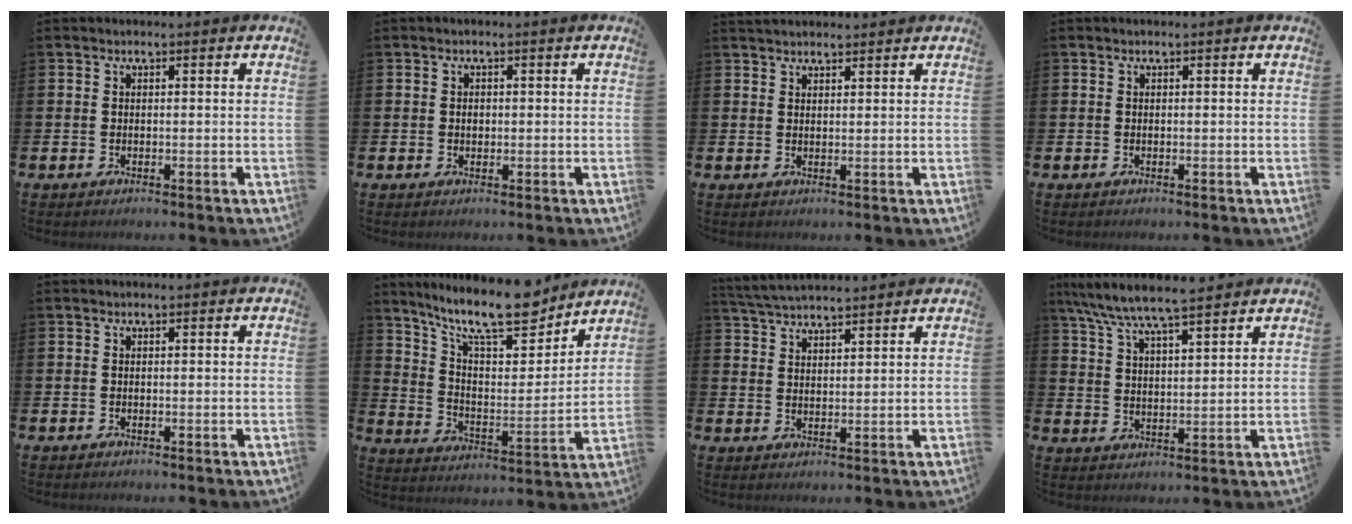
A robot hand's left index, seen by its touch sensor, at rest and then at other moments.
{"total": 1.0, "force": [0.0, 0.7, 0.7], "torque": [-0.005, 0.003, -0.003]}
{"total": 2.1, "force": [2.0, 0.6, 0.4], "torque": [-0.002, -0.005, 0.035]}
{"total": 0.0}
{"total": 0.0}
{"total": 13.6, "force": [11.6, 3.2, 6.3], "torque": [-0.141, -0.066, 0.206]}
{"total": 4.1, "force": [4.1, 0.4, 0.6], "torque": [-0.031, -0.017, 0.074]}
{"total": 7.4, "force": [6.9, 0.6, 2.7], "torque": [-0.082, -0.030, 0.123]}